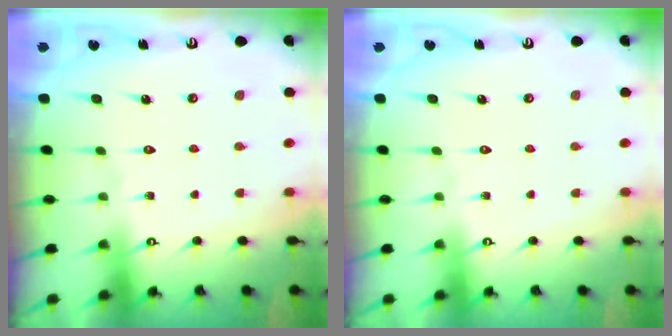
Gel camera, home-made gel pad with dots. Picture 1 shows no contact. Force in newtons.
{"total": 0.0}